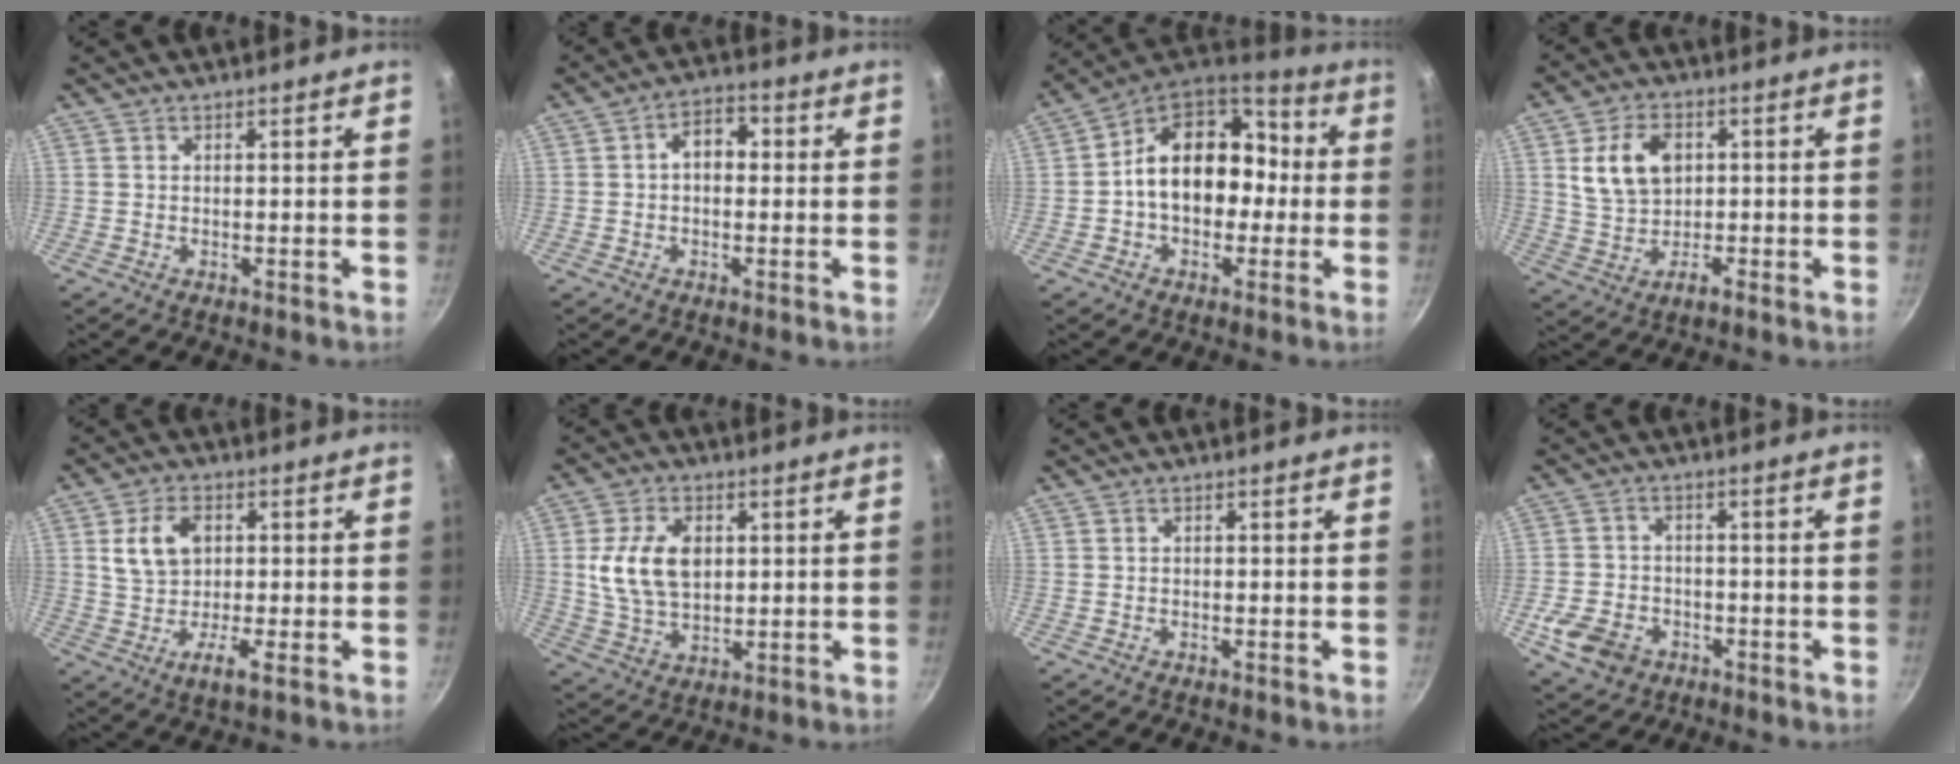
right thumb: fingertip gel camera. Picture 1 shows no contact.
{"total": 5.3, "force": [0.2, 3.5, 3.9], "torque": [-0.046, 0.021, -0.008]}
{"total": 17.3, "force": [-0.6, 12.0, 12.5], "torque": [-0.154, 0.048, -0.021]}
{"total": 9.5, "force": [1.6, 6.6, 6.6], "torque": [-0.104, 0.001, 0.033]}
{"total": 9.5, "force": [0.9, 5.2, 7.9], "torque": [-0.143, 0.000, 0.021]}
{"total": 11.7, "force": [1.9, 7.7, 8.6], "torque": [-0.145, -0.004, 0.044]}
{"total": 0.0}
{"total": 7.9, "force": [-3.5, 6.0, 3.7], "torque": [-0.064, 0.019, -0.055]}